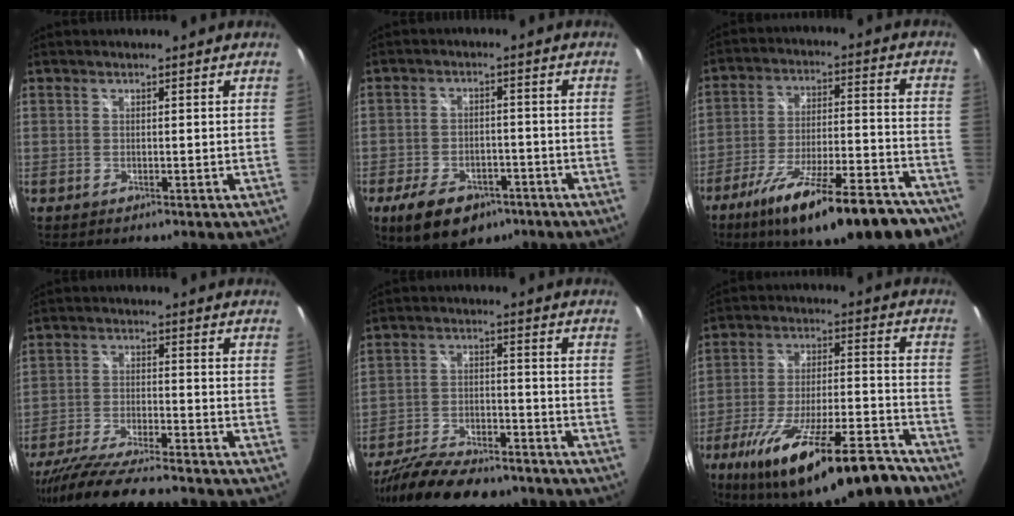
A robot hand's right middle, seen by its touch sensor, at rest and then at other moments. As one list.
[{"total": 11.8, "force": [-7.2, 6.8, 6.4], "torque": [-0.145, -0.008, -0.106]}, {"total": 24.2, "force": [-17.9, 6.2, 15.0], "torque": [-0.240, -0.038, -0.254]}, {"total": 15.2, "force": [-13.3, 1.6, 7.2], "torque": [-0.152, -0.032, -0.225]}, {"total": 18.6, "force": [-15.4, 5.7, 8.7], "torque": [-0.177, -0.026, -0.240]}, {"total": 25.7, "force": [-18.2, 6.9, 16.8], "torque": [-0.286, -0.036, -0.264]}]